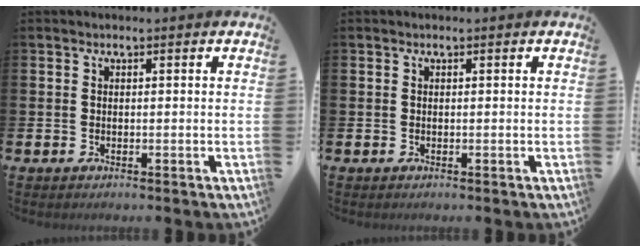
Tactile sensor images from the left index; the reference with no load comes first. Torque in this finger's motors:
{"motor_torque": [0.00, 0.00, 0.00, 0.01]}